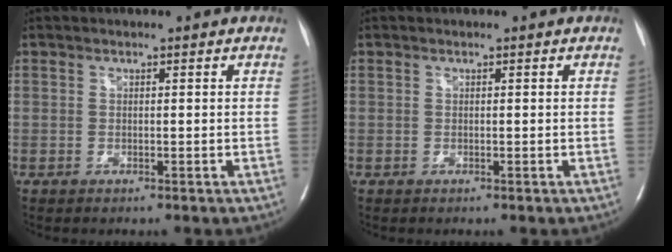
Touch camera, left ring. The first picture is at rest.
{"total": 0.0}